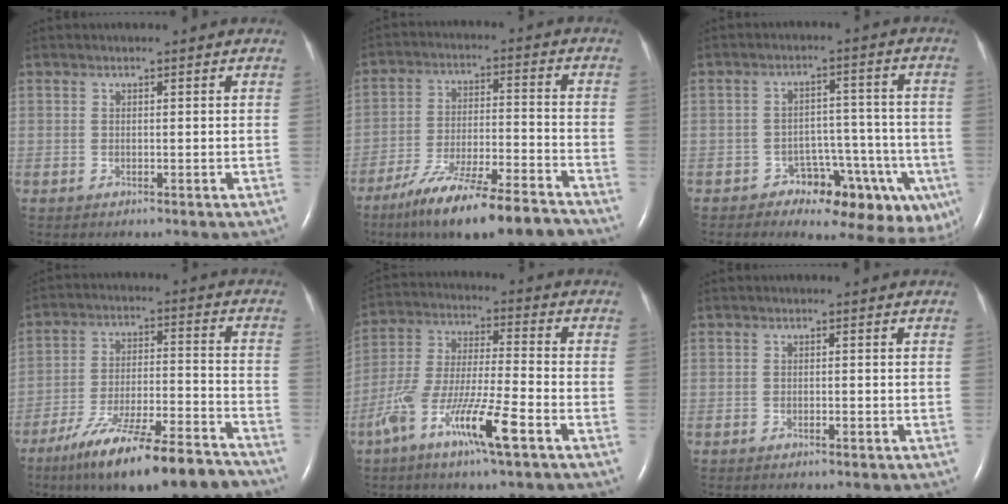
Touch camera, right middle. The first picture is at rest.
{"total": 15.5, "force": [-12.5, 1.4, 9.1], "torque": [-0.154, -0.015, -0.210]}
{"total": 11.5, "force": [-6.4, 6.2, 7.3], "torque": [-0.059, 0.037, -0.086]}
{"total": 18.3, "force": [-14.5, 2.3, 10.9], "torque": [-0.160, -0.003, -0.235]}
{"total": 12.1, "force": [-6.4, 1.0, 10.2], "torque": [-0.210, -0.008, -0.123]}
{"total": 0.7, "force": [-0.5, 0.2, 0.5], "torque": [-0.011, 0.001, -0.007]}